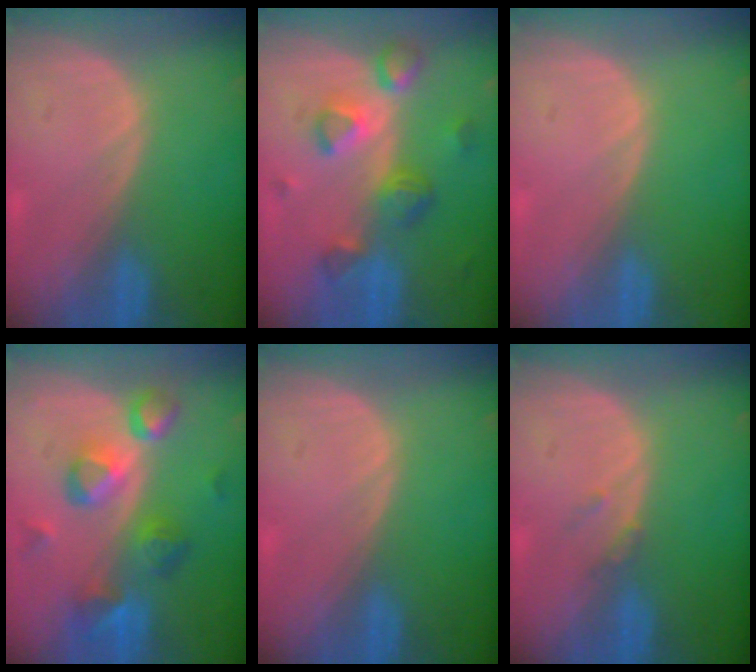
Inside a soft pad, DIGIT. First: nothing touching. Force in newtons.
{"total": 7.9, "press": 7.1, "slide": 3.5}
{"total": 0.0}
{"total": 9.4, "press": 8.2, "slide": 4.6}
{"total": 0.0}
{"total": 1.2, "press": 1.2, "slide": 0.3}